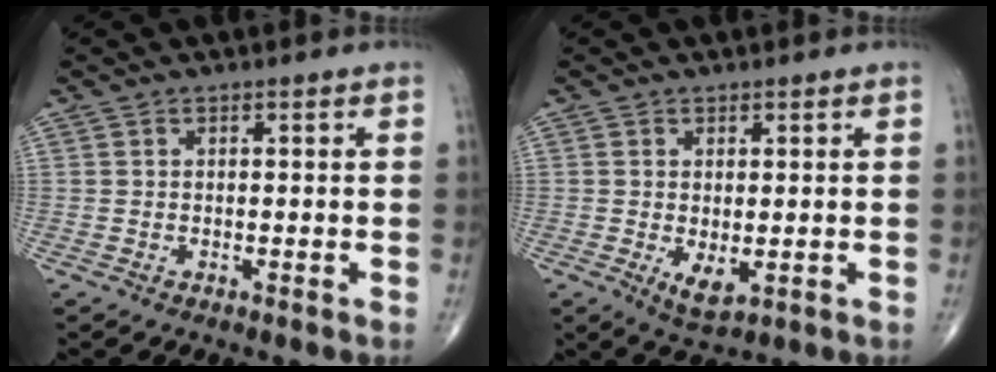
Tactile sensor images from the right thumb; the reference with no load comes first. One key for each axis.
{"total": 3.7, "fx": -0.5, "fy": 1.8, "fz": 3.2, "tx": -0.050, "ty": -0.011, "tz": 0.001}